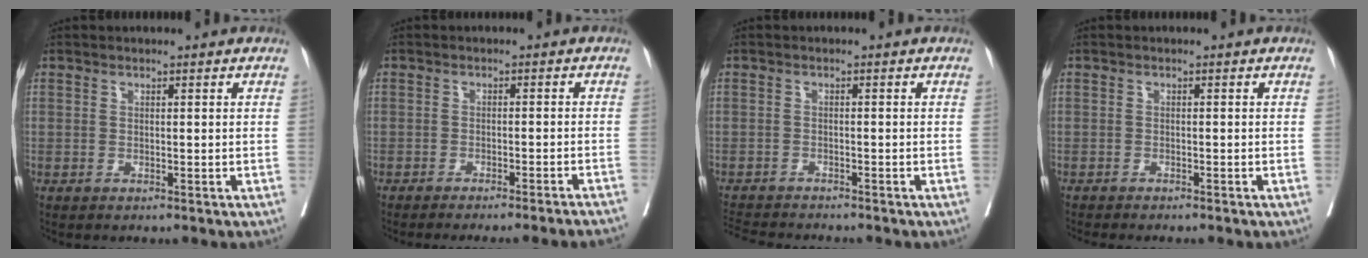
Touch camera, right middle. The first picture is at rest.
{"total": 13.0, "force": [-12.0, -1.1, 4.8], "torque": [-0.043, -0.027, -0.144]}
{"total": 6.6, "force": [-6.3, 0.5, 1.9], "torque": [-0.028, -0.012, -0.101]}
{"total": 4.8, "force": [-4.2, 0.5, 2.3], "torque": [-0.026, -0.007, -0.055]}